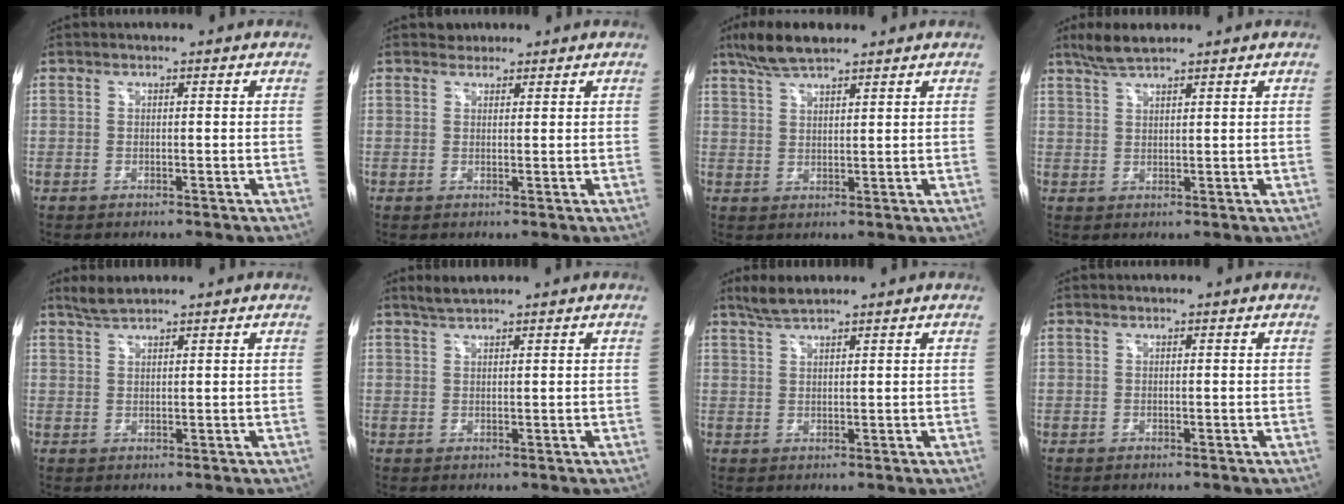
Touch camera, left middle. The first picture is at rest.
{"total": 1.5, "force": [1.2, 0.8, -0.3], "torque": [0.005, 0.005, 0.015]}
{"total": 6.7, "force": [5.4, 1.2, 3.7], "torque": [-0.084, 0.017, 0.101]}
{"total": 4.2, "force": [3.6, 0.3, 2.2], "torque": [-0.055, 0.011, 0.072]}
{"total": 2.5, "force": [2.4, -0.1, 1.0], "torque": [-0.027, 0.008, 0.050]}
{"total": 2.1, "force": [2.0, -0.1, 0.8], "torque": [-0.022, 0.007, 0.040]}
{"total": 3.3, "force": [2.9, 0.1, 1.6], "torque": [-0.041, 0.009, 0.061]}
{"total": 0.0}